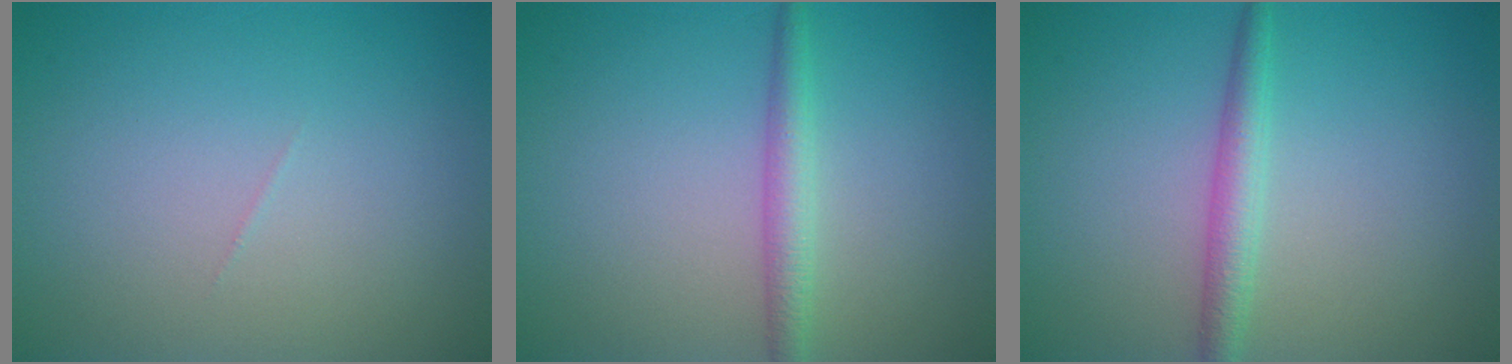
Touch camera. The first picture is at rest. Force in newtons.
{"total": 2.2, "press": 2.2, "slide": 0.0}
{"total": 2.4, "press": 2.4, "slide": 0.0}